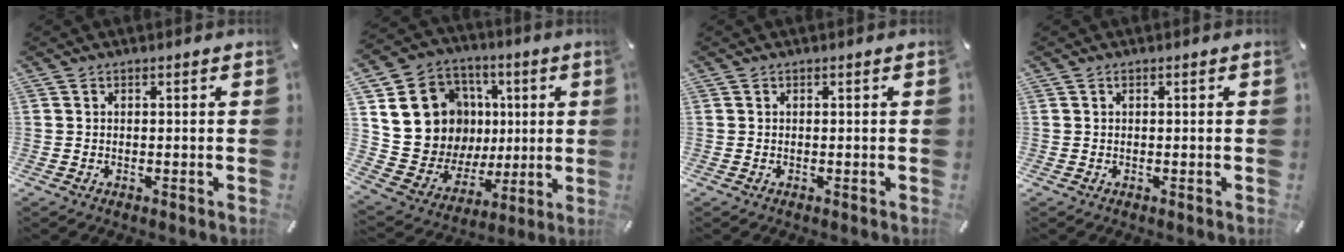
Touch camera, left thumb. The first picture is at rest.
{"total": 17.5, "force": [5.0, 15.8, 5.7], "torque": [-0.090, -0.031, 0.128]}
{"total": 0.0}
{"total": 0.0}